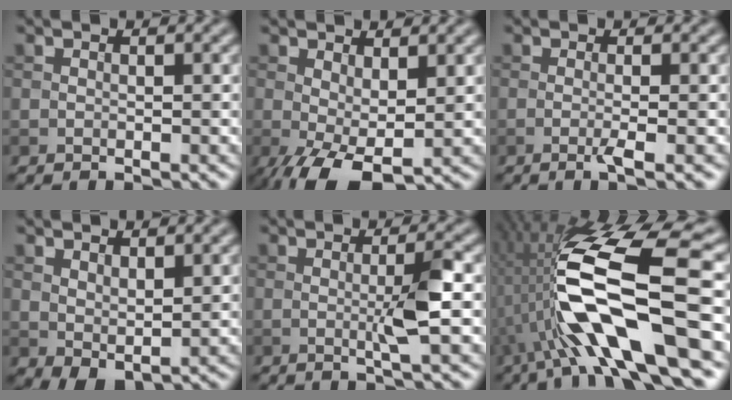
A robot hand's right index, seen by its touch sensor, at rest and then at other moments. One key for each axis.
{"total": 5.4, "fx": -1.4, "fy": 2.3, "fz": 4.7, "tx": -0.100, "ty": -0.011, "tz": -0.021}
{"total": 2.2, "fx": -0.5, "fy": 0.4, "fz": 2.1, "tx": -0.031, "ty": -0.002, "tz": -0.014}
{"total": 2.6, "fx": 0.9, "fy": 1.4, "fz": 2.0, "tx": -0.038, "ty": -0.006, "tz": 0.023}
{"total": 3.2, "fx": -0.1, "fy": 0.2, "fz": 3.2, "tx": -0.057, "ty": -0.002, "tz": -0.004}
{"total": 13.1, "fx": -2.8, "fy": 3.5, "fz": 12.3, "tx": -0.233, "ty": 0.010, "tz": -0.059}